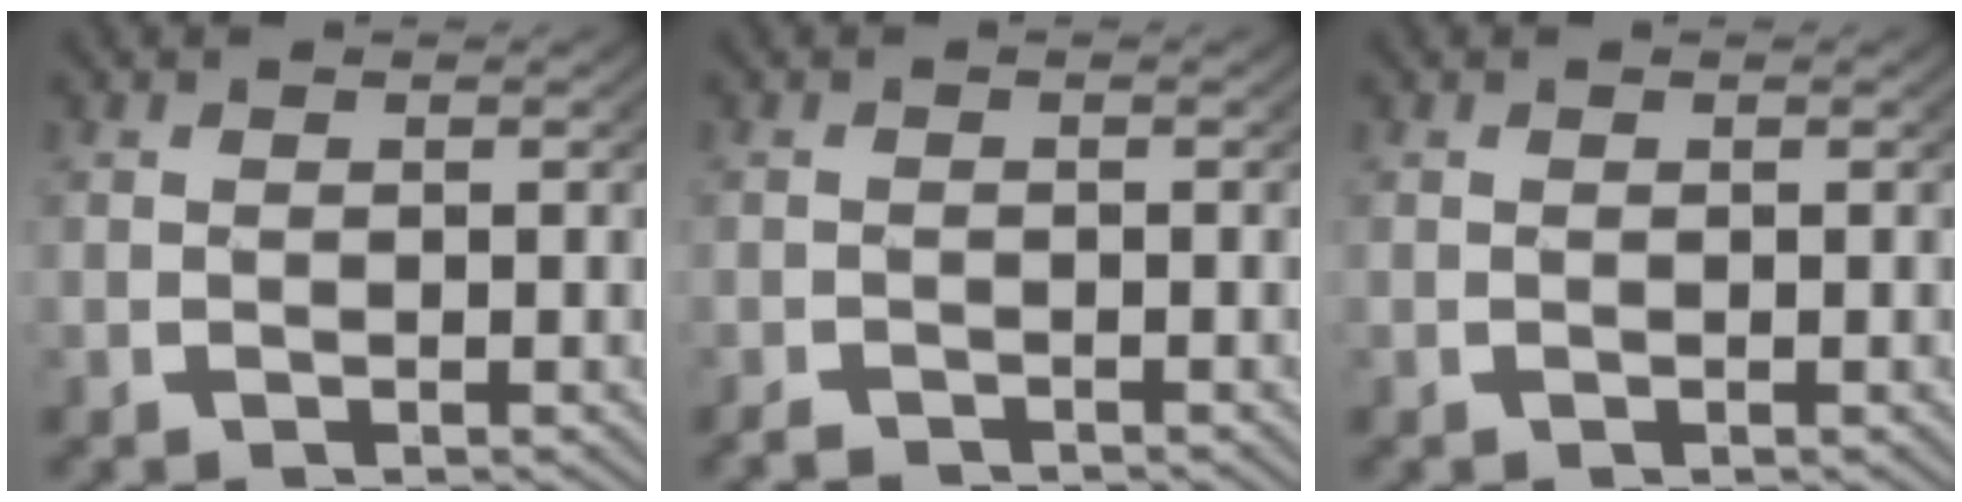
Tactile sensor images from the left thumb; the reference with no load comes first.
{"total": 1.4, "force": [-1.4, 0.4, 0.1], "torque": [-0.002, -0.011, -0.023]}
{"total": 0.0}